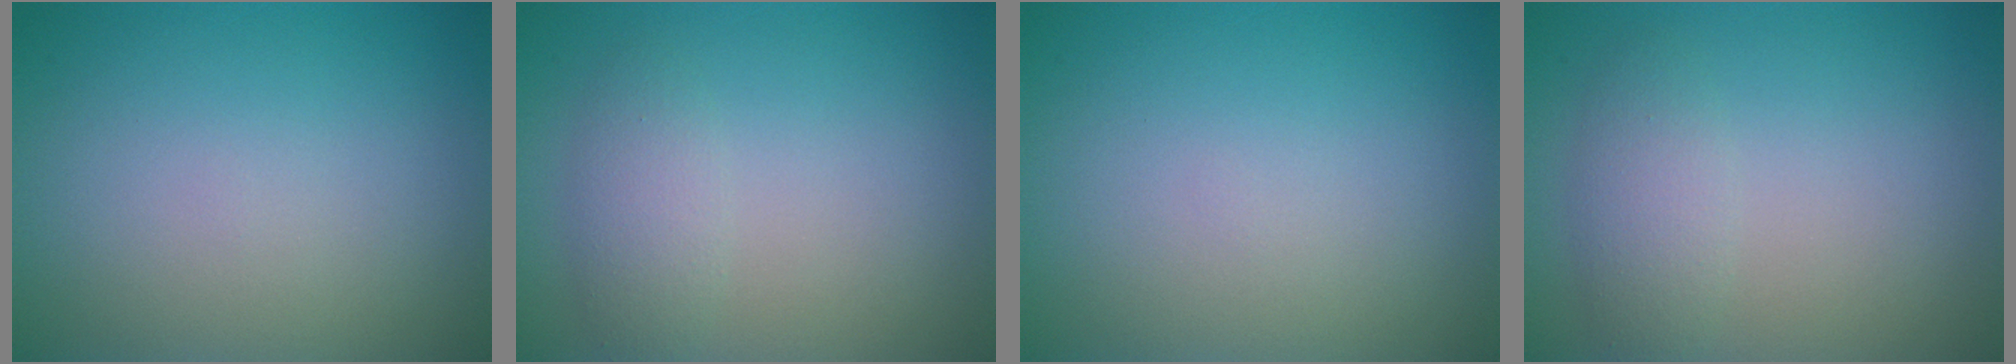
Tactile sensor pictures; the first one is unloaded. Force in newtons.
{"total": 2.0, "press": 2.0, "slide": 0.1}
{"total": 0.0}
{"total": 2.1, "press": 2.1, "slide": 0.1}